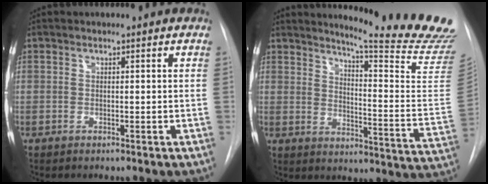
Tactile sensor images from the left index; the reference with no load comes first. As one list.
[{"total": 22.1, "force": [20.1, -1.3, 9.2], "torque": [-0.132, -0.148, 0.240]}]